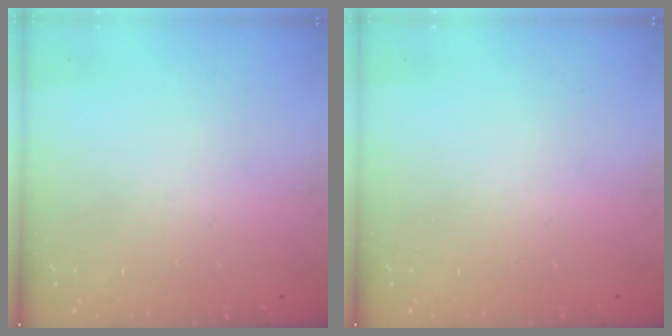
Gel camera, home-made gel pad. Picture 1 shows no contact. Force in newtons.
{"total": 0.0}